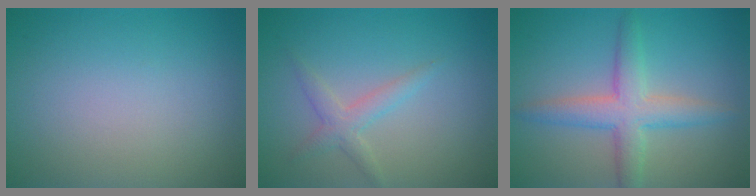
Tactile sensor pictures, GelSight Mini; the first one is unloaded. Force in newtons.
{"total": 2.0, "press": 2.0, "slide": 0.0}
{"total": 4.5, "press": 4.5, "slide": 0.2}